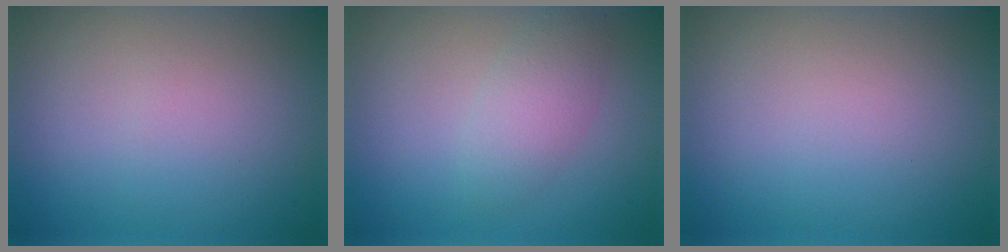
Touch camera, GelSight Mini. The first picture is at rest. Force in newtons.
{"total": 2.6, "press": 2.6, "slide": 0.1}
{"total": 0.0}